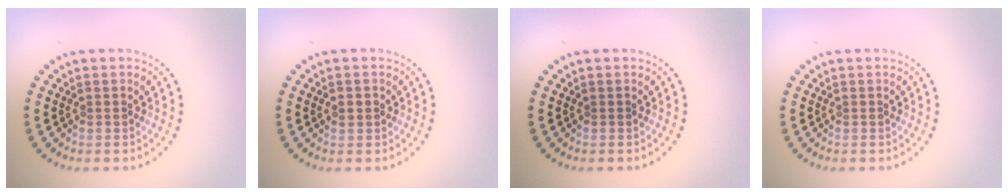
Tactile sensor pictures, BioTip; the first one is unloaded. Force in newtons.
{"total": 0.9, "press": 0.8, "slide": 0.3}
{"total": 0.0}
{"total": 0.0}